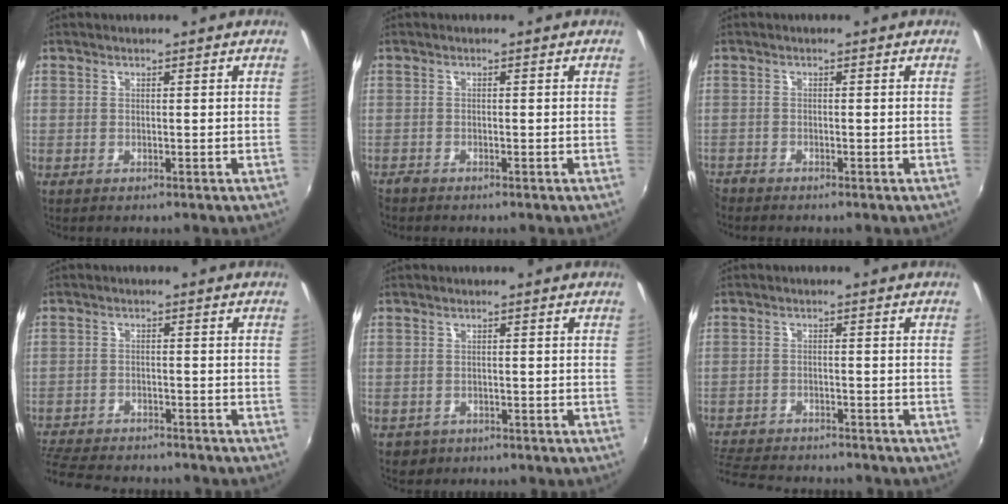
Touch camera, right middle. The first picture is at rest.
{"total": 1.6, "force": [-1.5, 0.3, 0.4], "torque": [-0.011, -0.010, -0.030]}
{"total": 2.4, "force": [-2.3, 0.6, 0.3], "torque": [-0.017, -0.013, -0.050]}
{"total": 13.3, "force": [-11.8, 3.5, 5.1], "torque": [-0.132, -0.015, -0.188]}
{"total": 2.7, "force": [-1.3, 2.2, 0.9], "torque": [-0.024, -0.003, -0.015]}
{"total": 12.2, "force": [-10.9, 3.1, 4.4], "torque": [-0.117, -0.013, -0.175]}